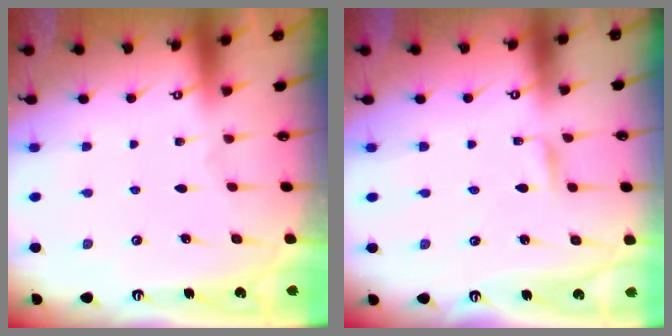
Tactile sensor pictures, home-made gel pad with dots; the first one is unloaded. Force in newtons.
{"total": 1.8, "press": 1.8, "slide": 0.3}